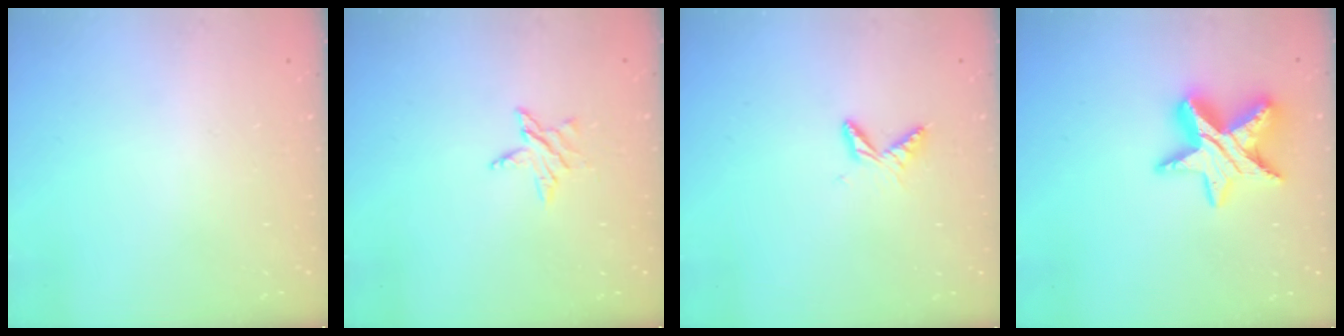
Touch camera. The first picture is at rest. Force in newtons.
{"total": 5.0, "press": 4.9, "slide": 0.6}
{"total": 6.2, "press": 6.1, "slide": 0.6}
{"total": 13.3, "press": 13.2, "slide": 1.1}